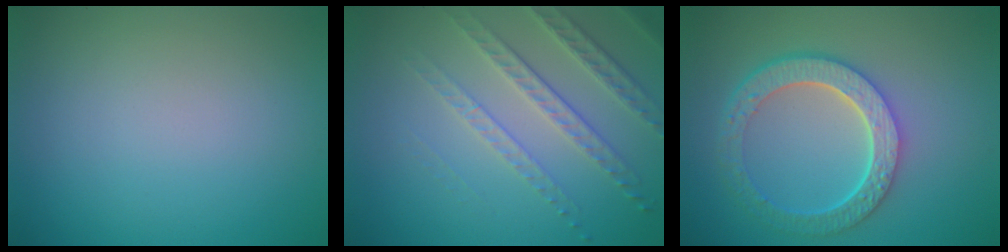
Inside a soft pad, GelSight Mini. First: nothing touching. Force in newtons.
{"total": 3.5, "press": 3.2, "slide": 1.4}
{"total": 6.0, "press": 4.5, "slide": 4.0}